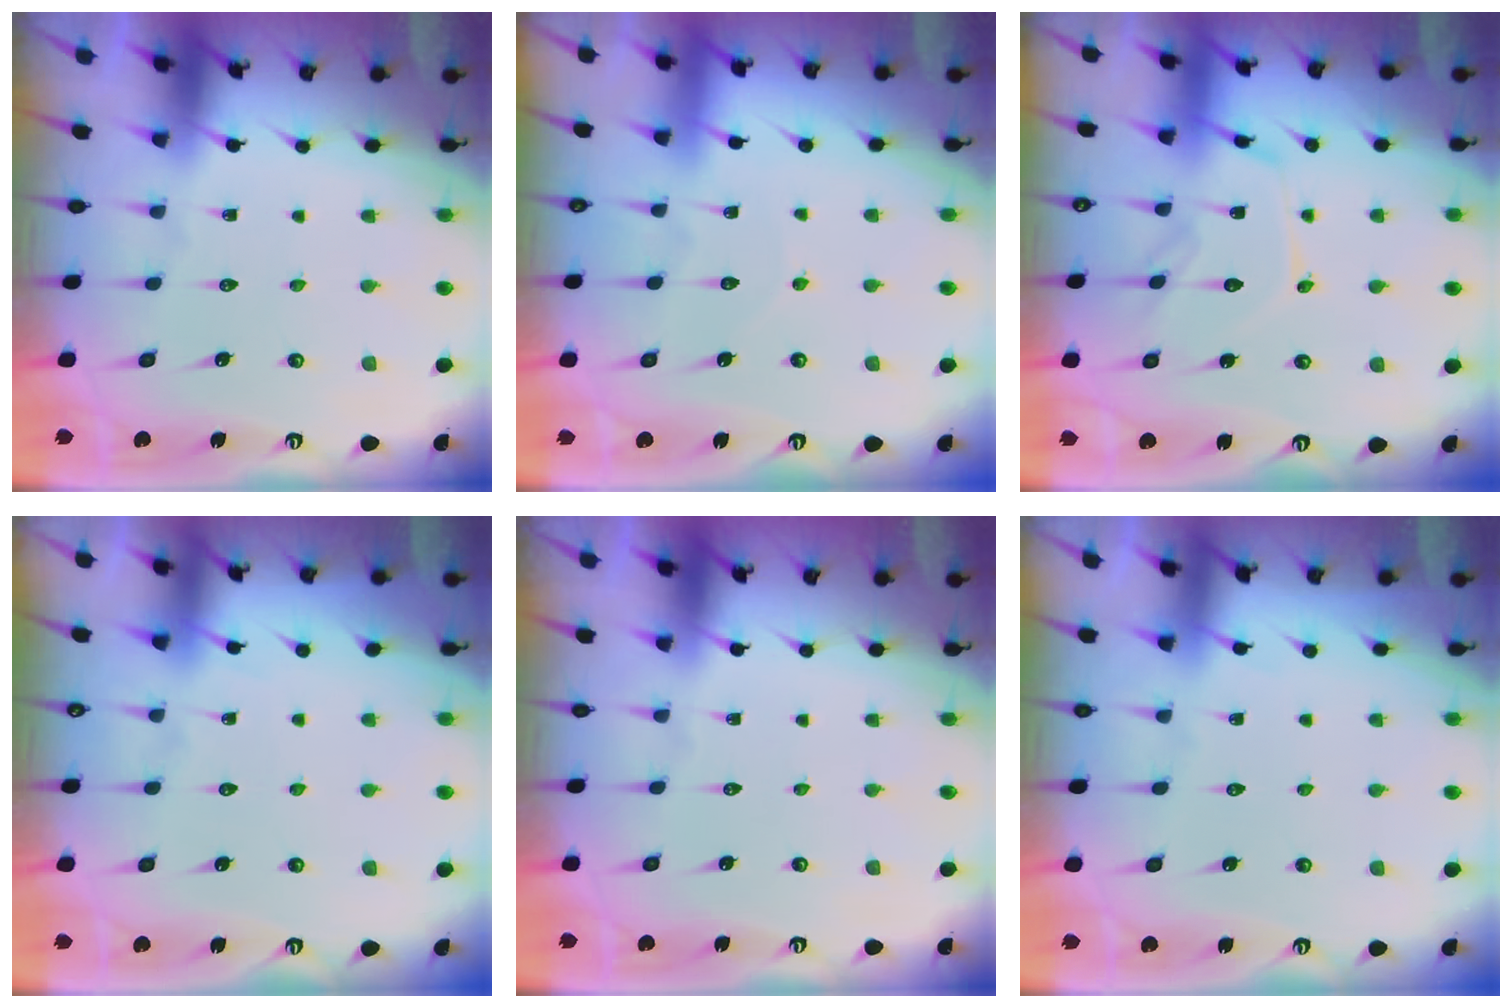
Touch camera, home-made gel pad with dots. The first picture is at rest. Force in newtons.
{"total": 4.2, "press": 4.2, "slide": 0.3}
{"total": 12.7, "press": 12.7, "slide": 0.6}
{"total": 3.5, "press": 3.5, "slide": 0.5}
{"total": 0.0}
{"total": 2.6, "press": 2.6, "slide": 0.4}